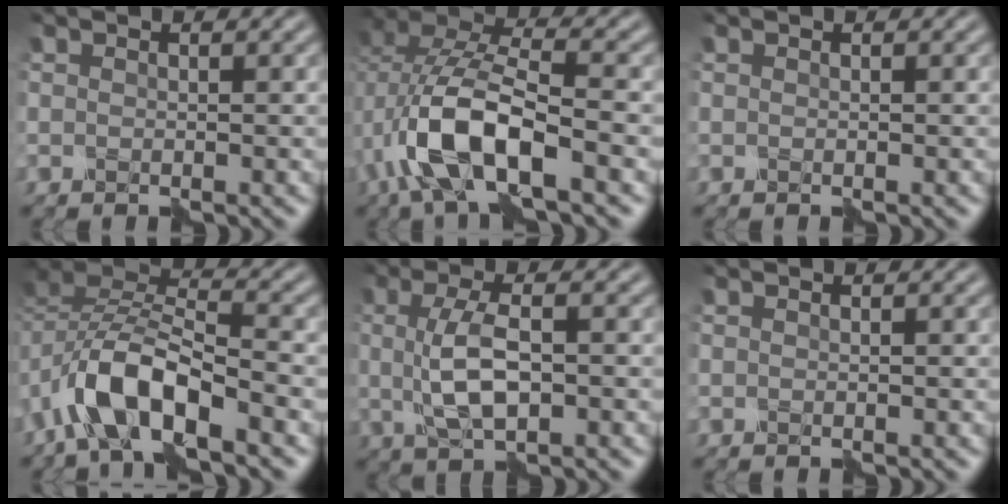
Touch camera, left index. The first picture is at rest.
{"total": 9.0, "force": [-2.9, 4.0, 7.6], "torque": [-0.173, 0.005, -0.059]}
{"total": 0.0}
{"total": 7.8, "force": [-4.0, 3.4, 5.8], "torque": [-0.111, 0.009, -0.081]}
{"total": 4.7, "force": [-0.1, 1.6, 4.4], "torque": [-0.096, 0.004, -0.002]}
{"total": 0.0}